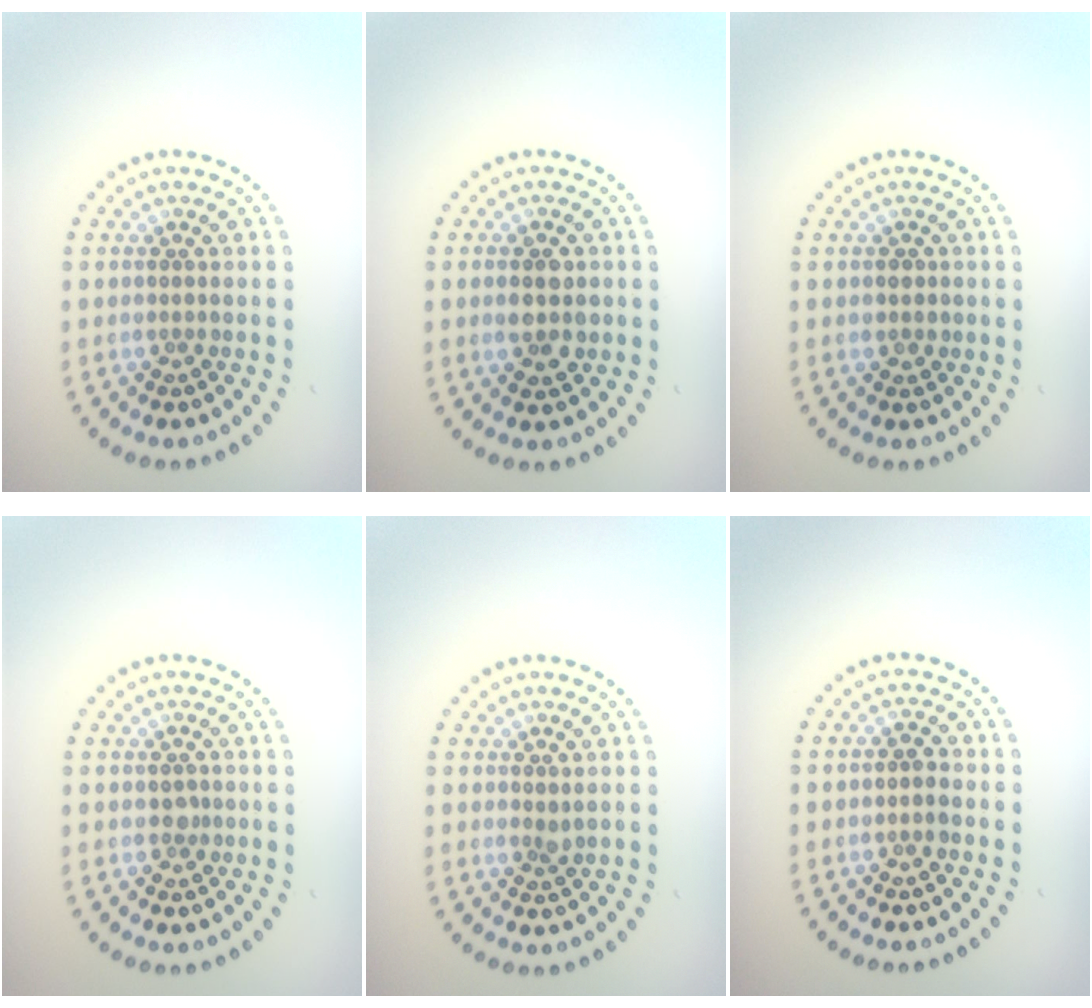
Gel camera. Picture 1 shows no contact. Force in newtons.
{"total": 2.9, "press": 2.9, "slide": 0.2}
{"total": 1.1, "press": 1.0, "slide": 0.5}
{"total": 0.7, "press": 0.6, "slide": 0.4}
{"total": 0.6, "press": 0.5, "slide": 0.4}
{"total": 0.8, "press": 0.8, "slide": 0.2}